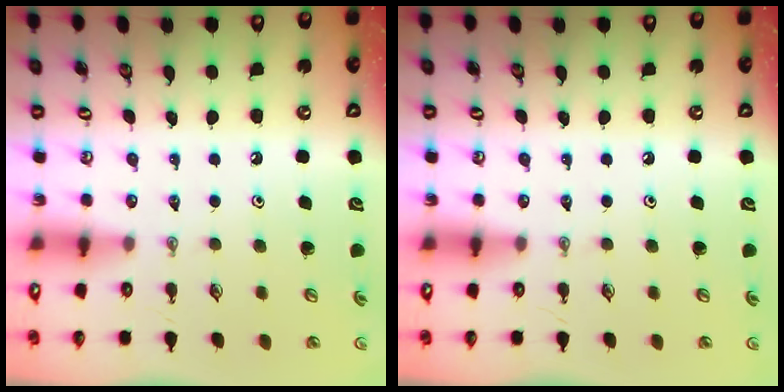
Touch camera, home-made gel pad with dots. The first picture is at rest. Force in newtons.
{"total": 0.0}